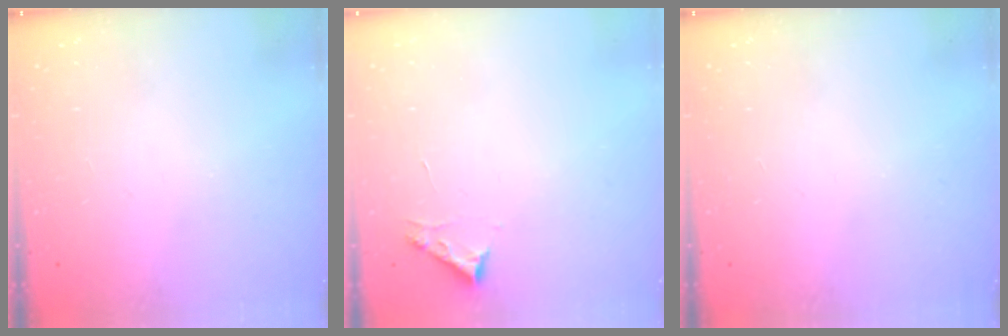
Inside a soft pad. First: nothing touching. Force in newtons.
{"total": 2.7, "press": 2.7, "slide": 0.3}
{"total": 0.0}